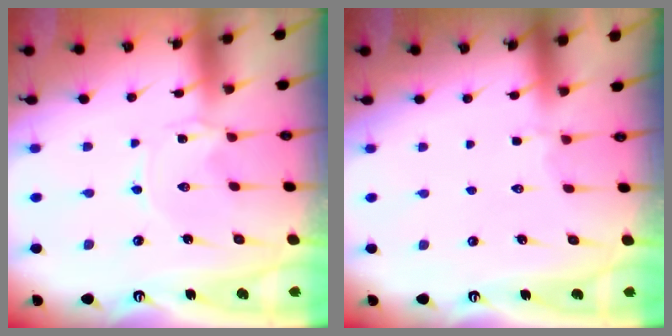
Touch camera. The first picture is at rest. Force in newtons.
{"total": 3.0, "press": 2.6, "slide": 1.5}